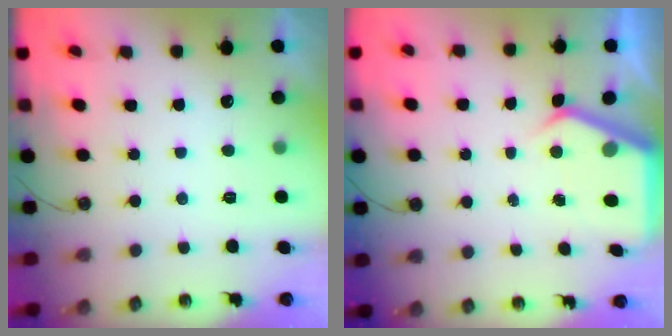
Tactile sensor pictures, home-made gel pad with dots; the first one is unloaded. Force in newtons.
{"total": 5.4, "press": 5.4, "slide": 0.8}